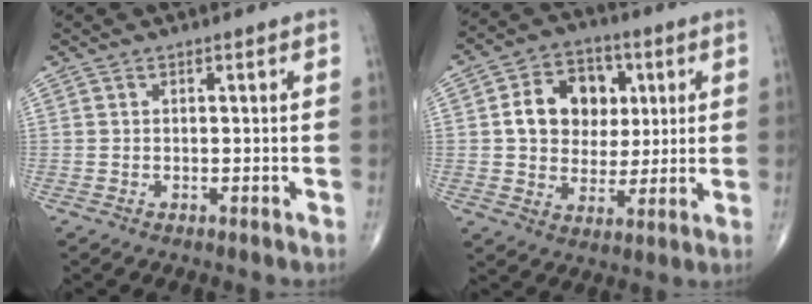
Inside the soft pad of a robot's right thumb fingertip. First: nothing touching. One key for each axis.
{"total": 13.4, "fx": 2.7, "fy": 10.6, "fz": 7.8, "tx": -0.084, "ty": 0.004, "tz": 0.044}